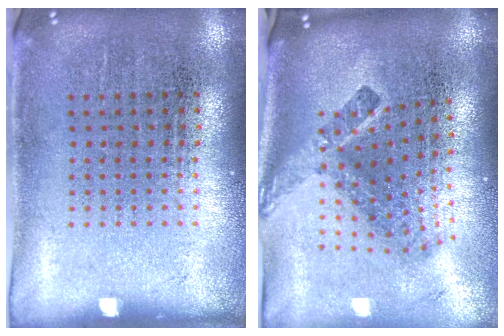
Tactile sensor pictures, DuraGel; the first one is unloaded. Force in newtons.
{"total": 2.6, "press": 1.6, "slide": 2.1}